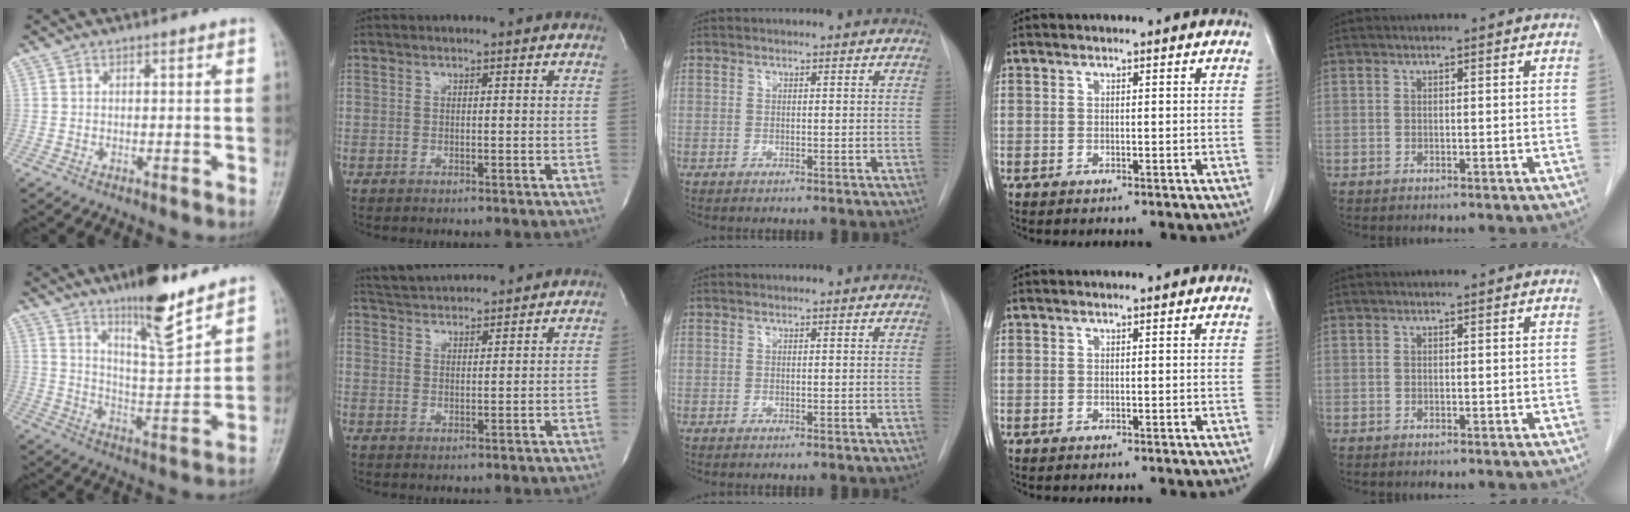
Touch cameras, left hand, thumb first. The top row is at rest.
{"thumb": {"total": 13.7, "force": [10.2, 2.7, 8.8], "torque": [-0.126, -0.073, 0.173]}, "index": {"total": 5.8, "force": [5.7, 0.3, 1.1], "torque": [-0.029, 0.032, 0.096]}}